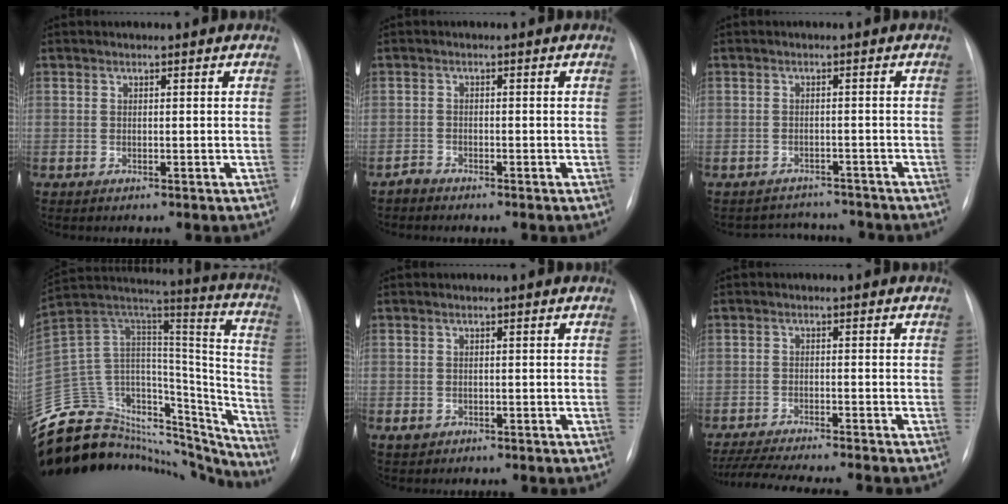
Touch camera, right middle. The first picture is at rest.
{"total": 1.2, "force": [-1.1, 0.2, -0.2], "torque": [0.005, -0.003, -0.024]}
{"total": 5.2, "force": [-4.9, 1.7, -0.7], "torque": [0.010, 0.018, -0.064]}
{"total": 39.6, "force": [-34.4, 13.4, 14.1], "torque": [-0.236, 0.026, -0.484]}
{"total": 1.2, "force": [-0.5, 1.1, 0.3], "torque": [-0.004, 0.003, -0.003]}
{"total": 11.3, "force": [-10.1, -0.3, 5.1], "torque": [-0.071, -0.014, -0.158]}